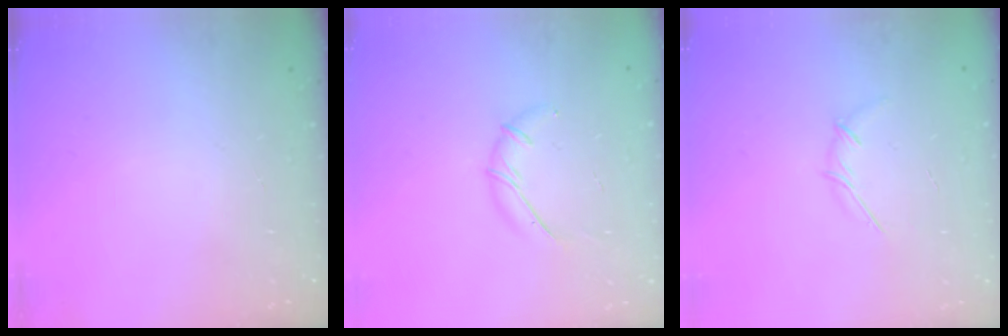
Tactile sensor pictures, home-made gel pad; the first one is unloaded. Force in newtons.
{"total": 6.3, "press": 6.2, "slide": 1.2}
{"total": 3.5, "press": 3.4, "slide": 0.9}